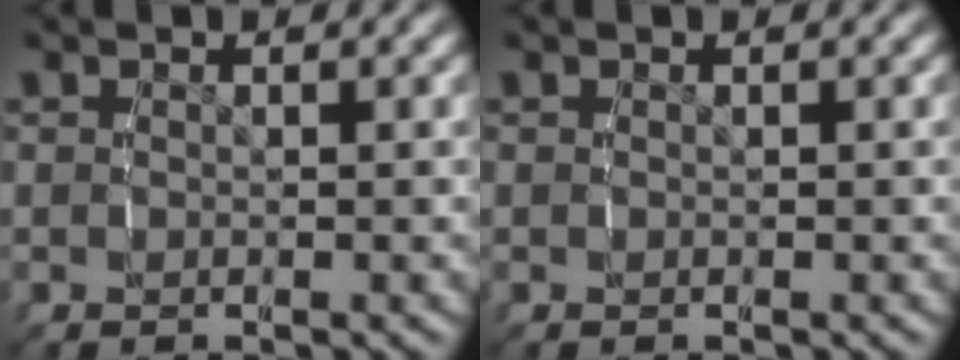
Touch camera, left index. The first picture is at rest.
{"total": 0.0}